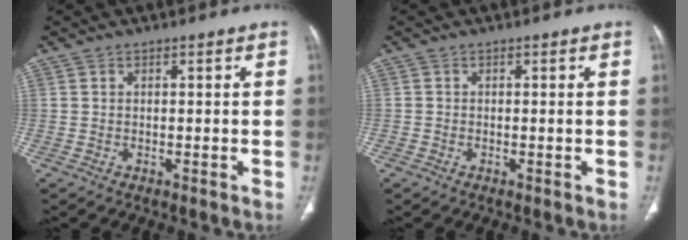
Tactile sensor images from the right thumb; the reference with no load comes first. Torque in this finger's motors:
{"motor_torque": [2.42, 2.38, 0.29, -0.12, 0.07]}